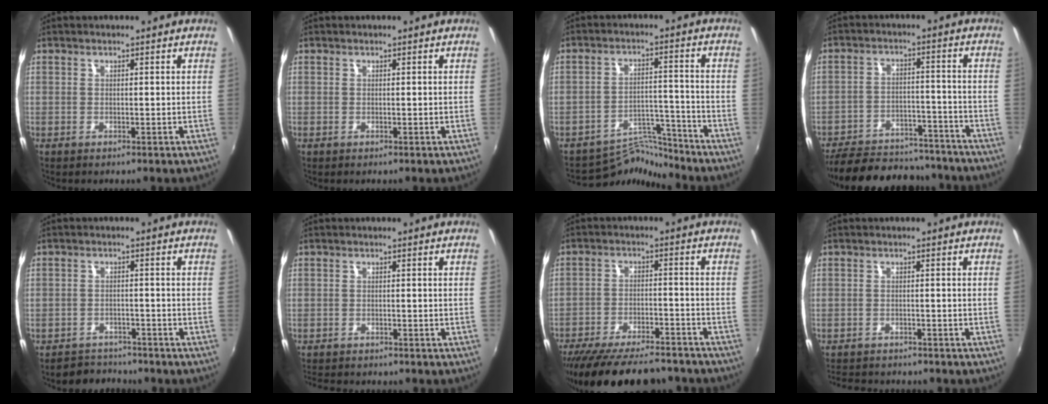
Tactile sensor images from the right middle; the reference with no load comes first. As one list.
[{"total": 0.0}, {"total": 7.3, "force": [-7.2, 0.6, -0.9], "torque": [0.001, 0.024, -0.123]}, {"total": 22.1, "force": [-18.9, 8.0, 8.1], "torque": [-0.173, 0.018, -0.250]}, {"total": 5.1, "force": [-4.6, 2.1, 0.0], "torque": [-0.015, 0.012, -0.074]}, {"total": 5.8, "force": [-5.4, 1.3, 1.8], "torque": [-0.051, -0.017, -0.086]}, {"total": 21.1, "force": [-18.2, 5.7, 9.0], "torque": [-0.178, -0.019, -0.257]}, {"total": 8.0, "force": [-7.3, 2.4, 2.4], "torque": [-0.065, -0.010, -0.110]}]